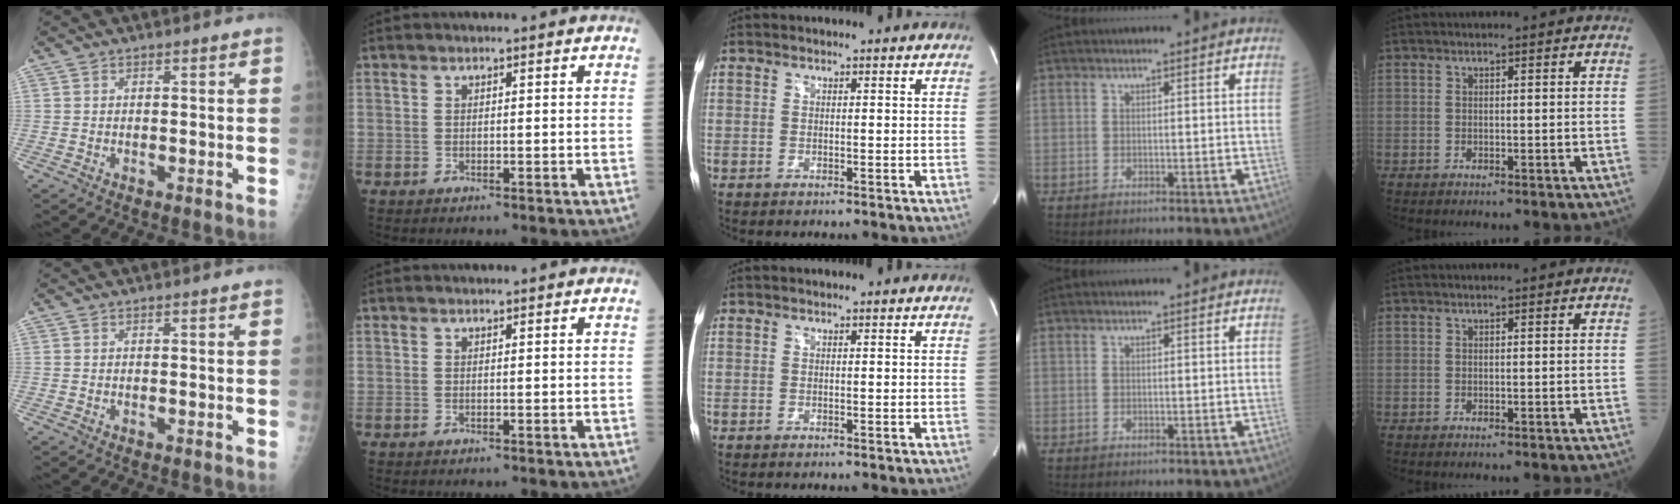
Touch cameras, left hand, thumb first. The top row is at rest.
{}